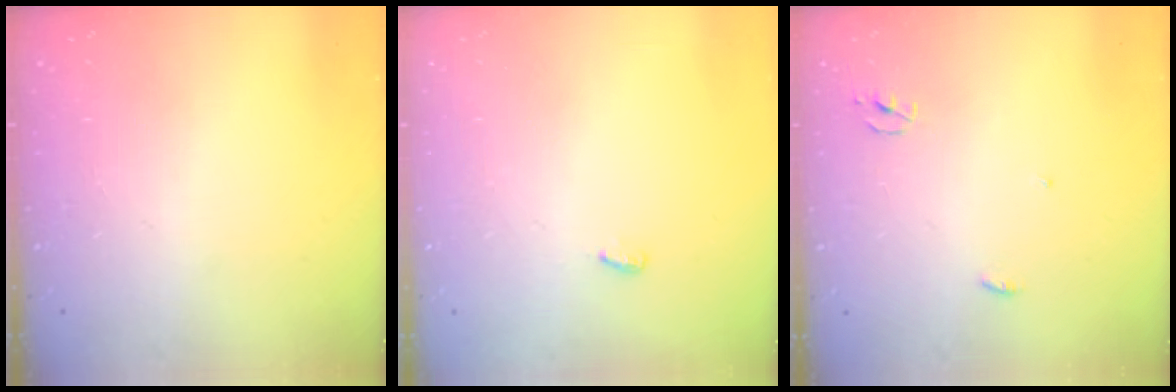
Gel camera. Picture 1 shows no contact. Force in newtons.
{"total": 3.6, "press": 3.6, "slide": 0.4}
{"total": 2.3, "press": 2.3, "slide": 0.1}